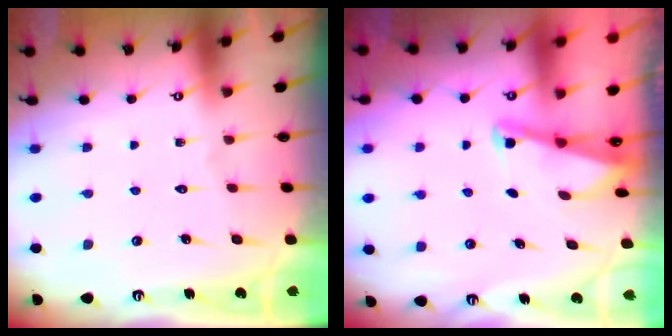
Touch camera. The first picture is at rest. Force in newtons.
{"total": 2.1, "press": 2.0, "slide": 0.3}